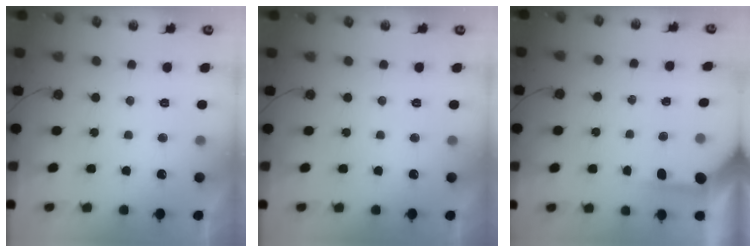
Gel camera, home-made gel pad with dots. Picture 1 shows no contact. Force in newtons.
{"total": 0.0}
{"total": 3.9, "press": 3.9, "slide": 0.4}